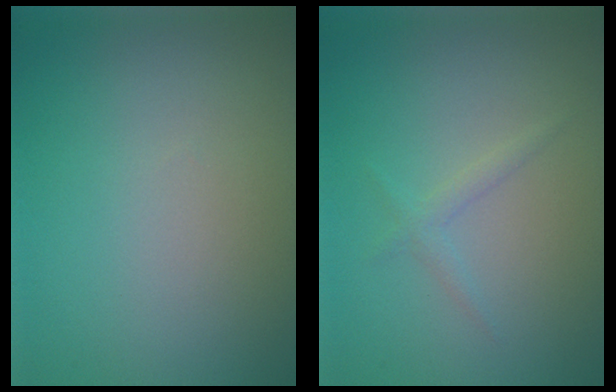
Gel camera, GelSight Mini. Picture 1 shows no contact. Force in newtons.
{"total": 1.0, "press": 1.0, "slide": 0.0}